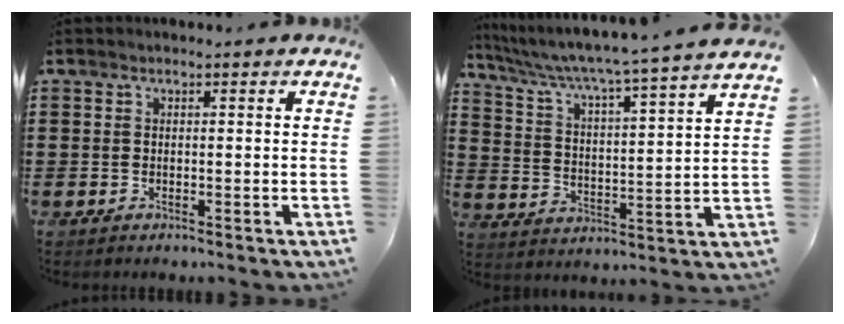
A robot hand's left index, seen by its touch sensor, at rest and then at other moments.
{"total": 4.6, "force": [4.0, -1.0, 2.1], "torque": [-0.063, -0.042, 0.055]}